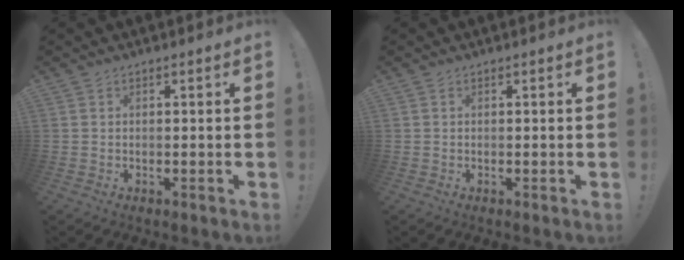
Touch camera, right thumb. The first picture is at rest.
{"total": 0.0}